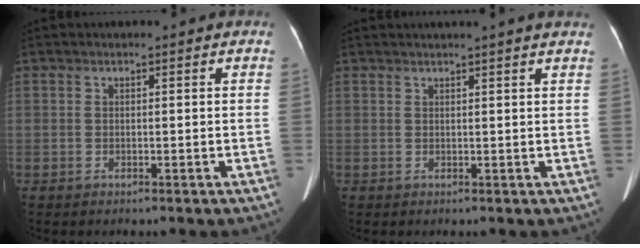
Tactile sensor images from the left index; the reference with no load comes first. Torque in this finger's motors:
{"motor_torque": [0.51, -0.95, 0.02, 0.05]}